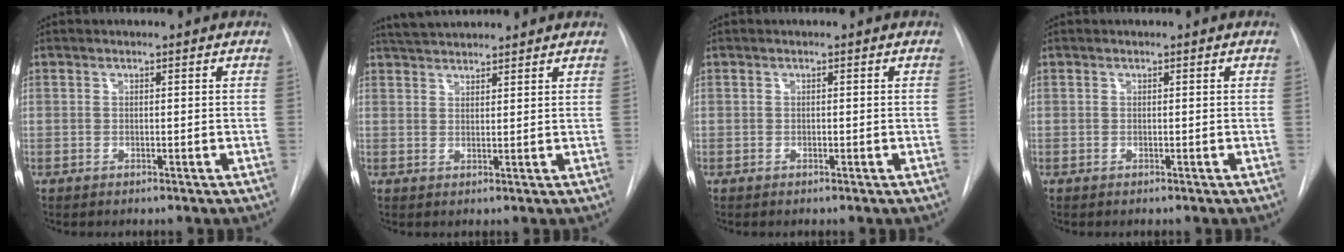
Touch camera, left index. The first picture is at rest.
{"total": 5.7, "force": [5.4, 0.6, 1.9], "torque": [-0.039, 0.031, 0.089]}
{"total": 0.6, "force": [-0.6, 0.0, 0.0], "torque": [0.006, -0.004, -0.010]}
{"total": 0.0}